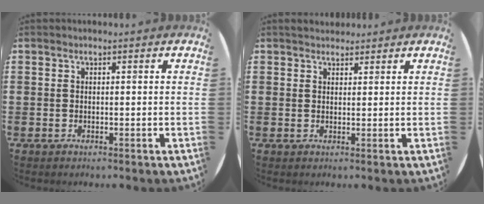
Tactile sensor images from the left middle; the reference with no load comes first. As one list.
[{"total": 1.5, "force": [1.5, 0.4, 0.0], "torque": [-0.003, 0.004, 0.029]}]